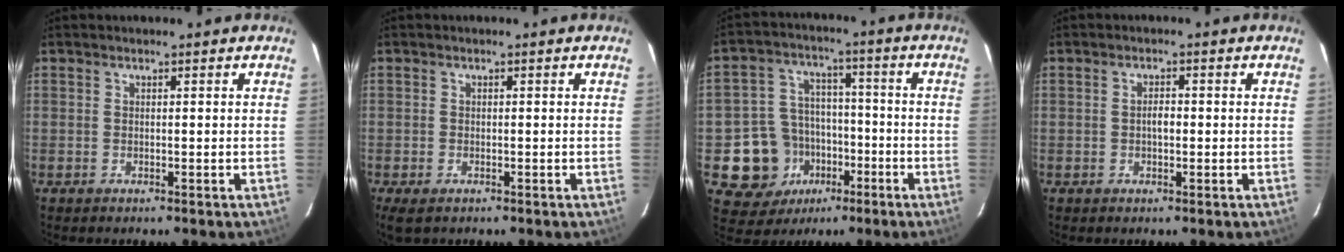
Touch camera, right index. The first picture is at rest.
{"total": 2.9, "force": [-1.7, 1.6, 1.7], "torque": [-0.034, -0.011, -0.029]}
{"total": 12.8, "force": [-5.2, 11.1, 3.6], "torque": [-0.094, 0.036, -0.065]}
{"total": 1.8, "force": [-0.2, 0.9, 1.5], "torque": [-0.027, 0.007, -0.005]}